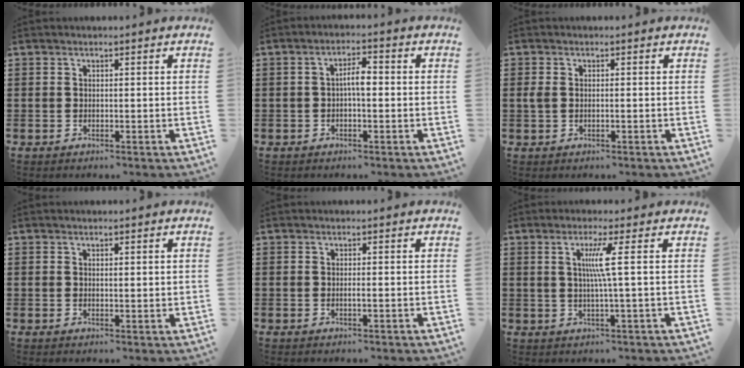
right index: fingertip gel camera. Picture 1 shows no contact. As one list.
[{"total": 3.0, "force": [-0.2, 0.9, 2.9], "torque": [-0.052, 0.006, -0.007]}, {"total": 1.4, "force": [-0.1, 0.6, 1.3], "torque": [-0.041, -0.003, -0.009]}, {"total": 0.8, "force": [0.4, 0.2, 0.6], "torque": [-0.013, 0.002, 0.007]}, {"total": 0.6, "force": [-0.2, 0.0, 0.6], "torque": [-0.010, -0.004, -0.003]}, {"total": 4.7, "force": [0.7, -0.9, 4.5], "torque": [-0.088, -0.008, 0.006]}]